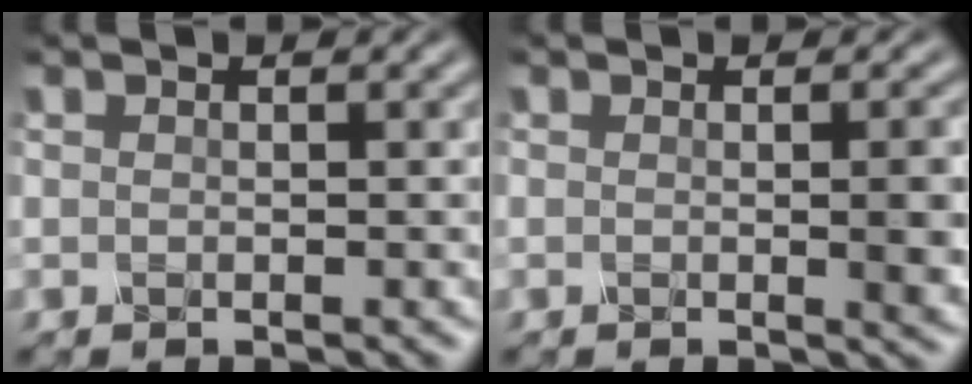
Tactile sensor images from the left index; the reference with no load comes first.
{"total": 3.2, "force": [-0.1, 0.8, 3.0], "torque": [-0.031, 0.002, -0.001]}